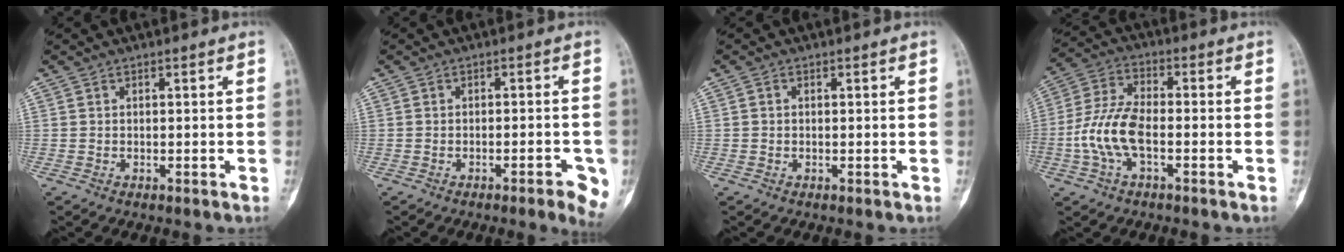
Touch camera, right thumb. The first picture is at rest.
{"total": 5.7, "force": [-2.9, 1.7, 4.6], "torque": [-0.044, 0.010, -0.033]}
{"total": 0.6, "force": [-0.1, 0.6, 0.2], "torque": [0.003, 0.003, -0.004]}
{"total": 10.6, "force": [-2.7, 5.6, 8.6], "torque": [-0.186, 0.032, -0.061]}